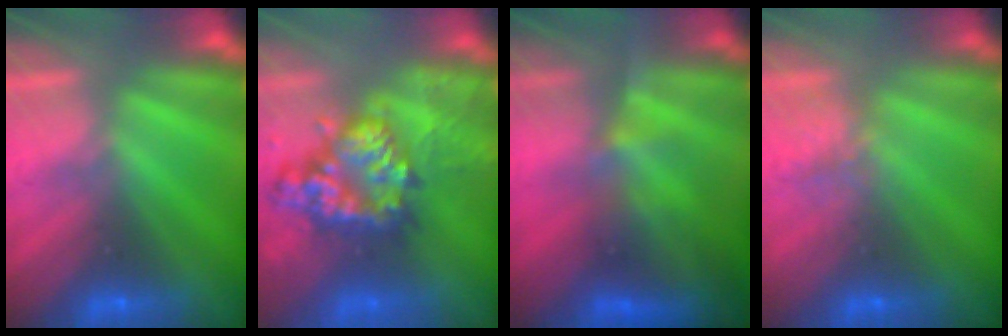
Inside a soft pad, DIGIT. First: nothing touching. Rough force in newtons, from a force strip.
{"total": 8.0}
{"total": 3.7}
{"total": 2.5}